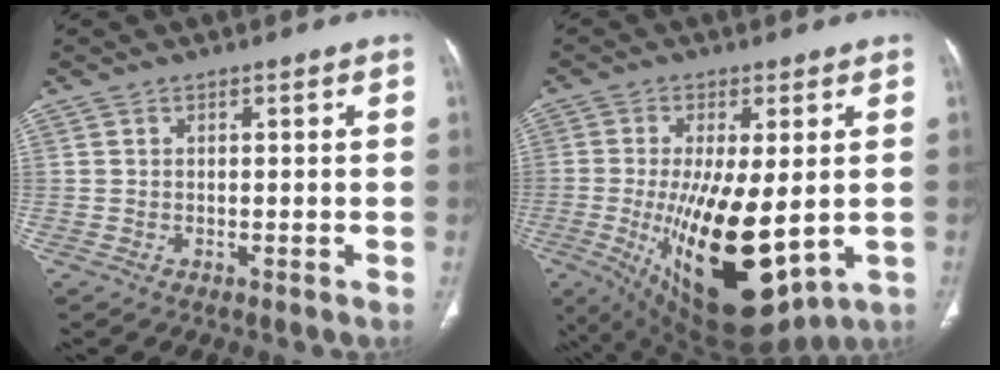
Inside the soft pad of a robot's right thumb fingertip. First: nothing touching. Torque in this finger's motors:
{"motor_torque": [3.80, 1.20, 2.32, -0.45, 0.95]}